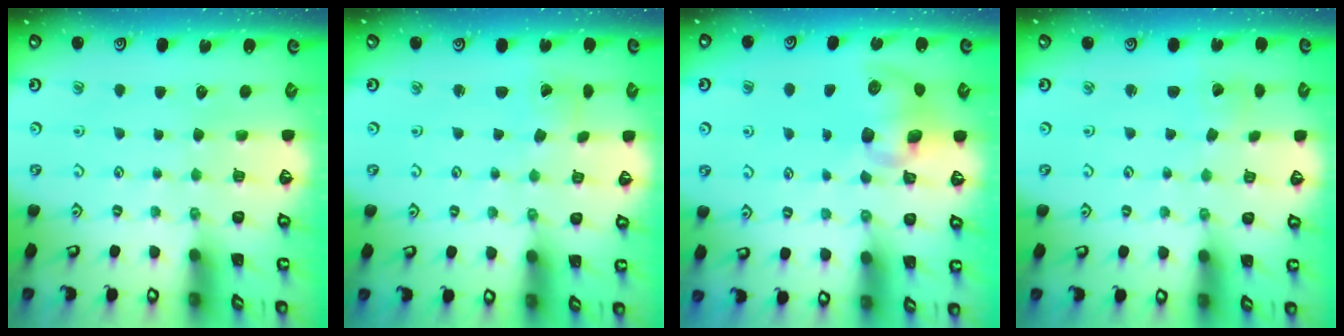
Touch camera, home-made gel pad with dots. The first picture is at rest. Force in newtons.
{"total": 2.0, "press": 2.0, "slide": 0.2}
{"total": 9.6, "press": 9.6, "slide": 1.2}
{"total": 1.5, "press": 1.5, "slide": 0.2}